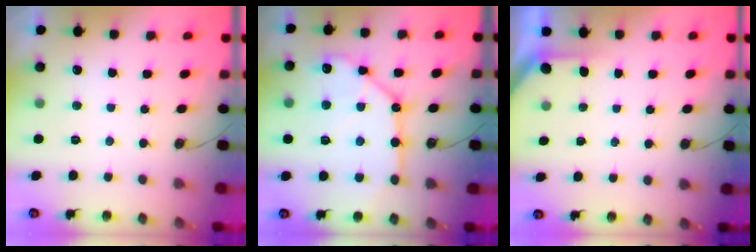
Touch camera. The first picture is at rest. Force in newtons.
{"total": 14.1, "press": 14.0, "slide": 1.8}
{"total": 1.5, "press": 1.5, "slide": 0.1}